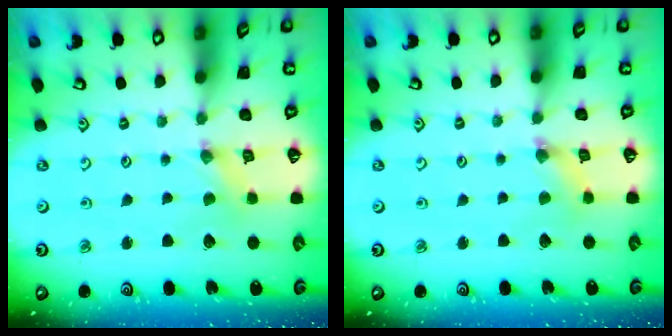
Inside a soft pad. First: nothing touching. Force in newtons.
{"total": 2.0, "press": 2.0, "slide": 0.3}